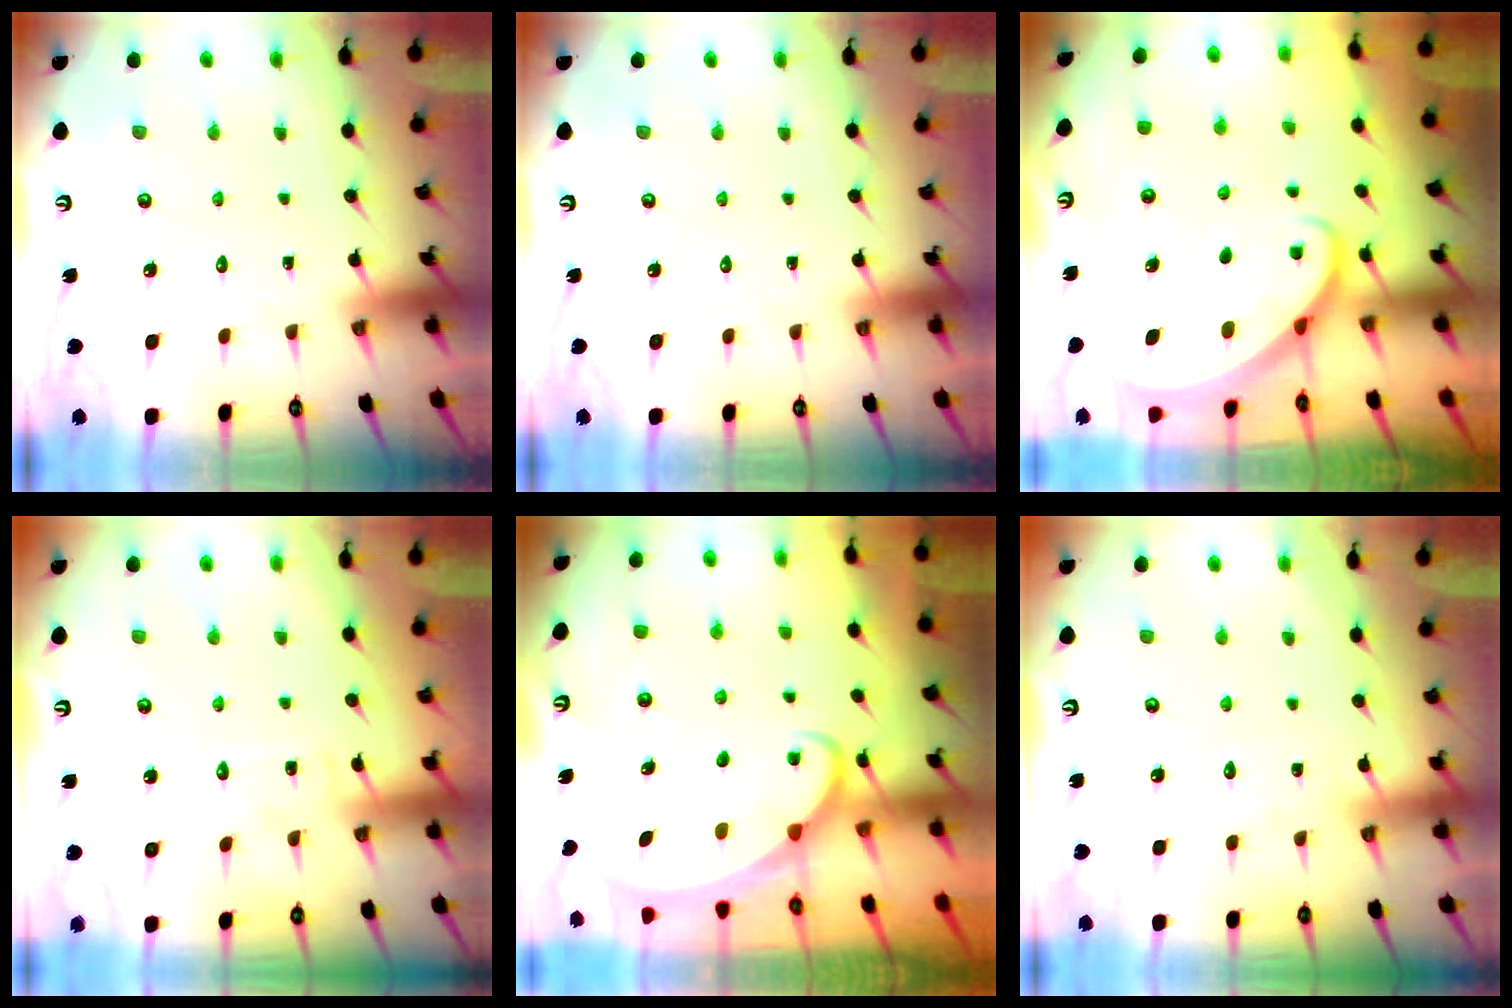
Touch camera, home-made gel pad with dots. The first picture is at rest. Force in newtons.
{"total": 0.0}
{"total": 2.7, "press": 2.6, "slide": 0.2}
{"total": 5.5, "press": 5.5, "slide": 0.5}
{"total": 2.5, "press": 2.4, "slide": 0.4}
{"total": 2.2, "press": 2.1, "slide": 0.3}